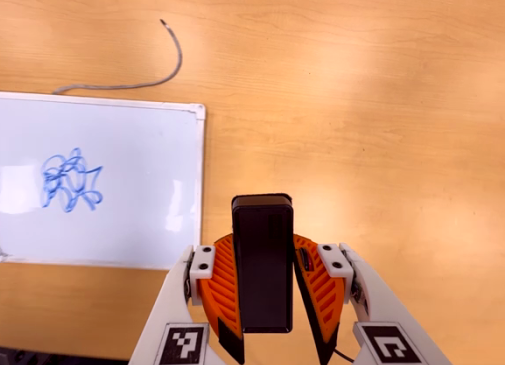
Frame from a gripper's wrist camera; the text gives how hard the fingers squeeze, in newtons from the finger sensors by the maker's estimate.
{"total": 7.1, "left": 6.4, "right": 7.8}